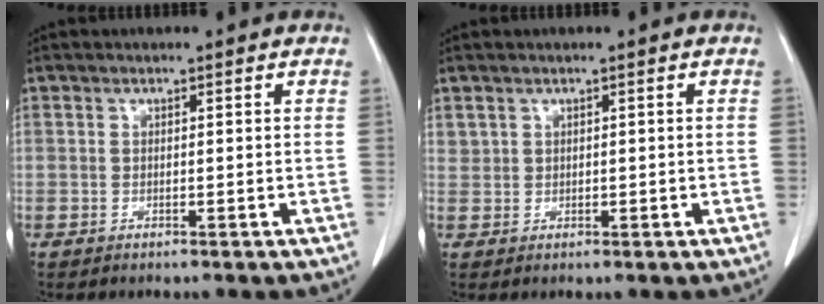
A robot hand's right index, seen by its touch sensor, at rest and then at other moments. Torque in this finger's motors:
{"motor_torque": [-0.14, 0.16, -0.03, -0.01]}